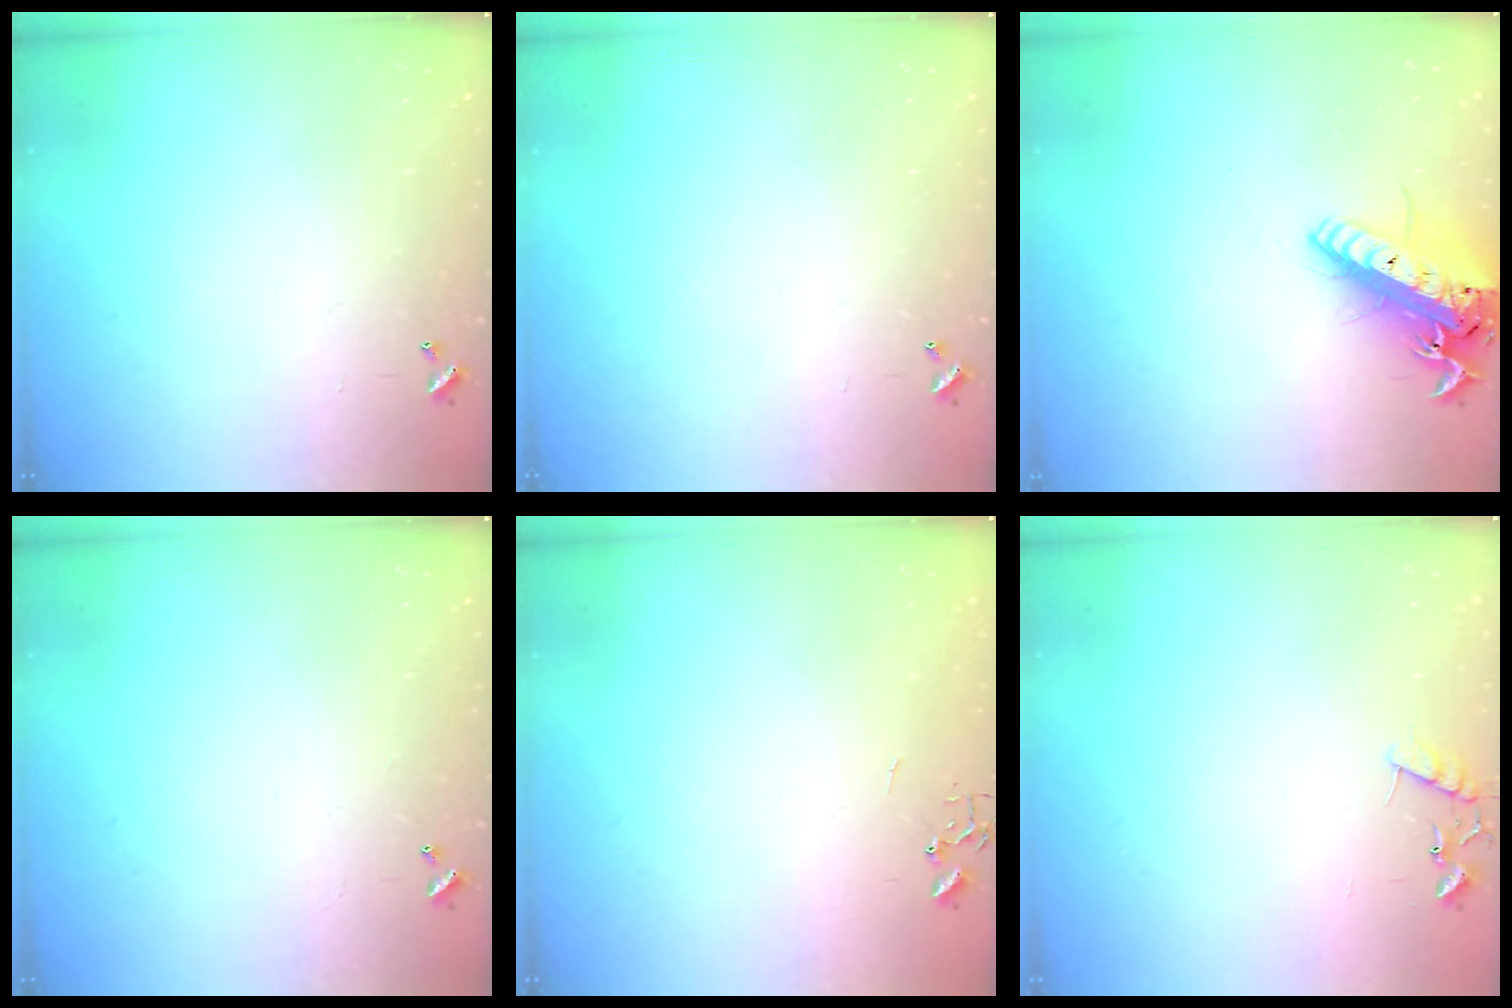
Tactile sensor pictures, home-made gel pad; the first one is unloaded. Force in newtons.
{"total": 0.0}
{"total": 19.8, "press": 19.4, "slide": 4.0}
{"total": 0.0}
{"total": 0.0}
{"total": 8.8, "press": 8.8, "slide": 0.4}